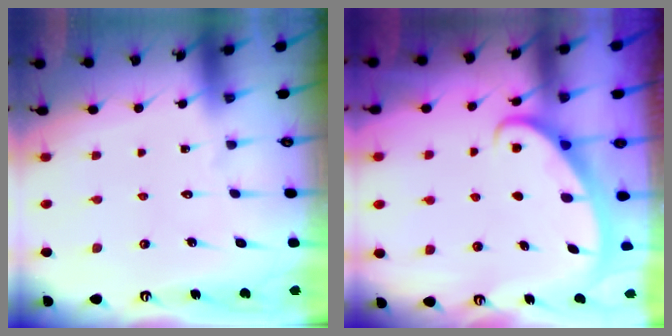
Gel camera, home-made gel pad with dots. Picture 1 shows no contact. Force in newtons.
{"total": 2.8, "press": 2.8, "slide": 0.4}